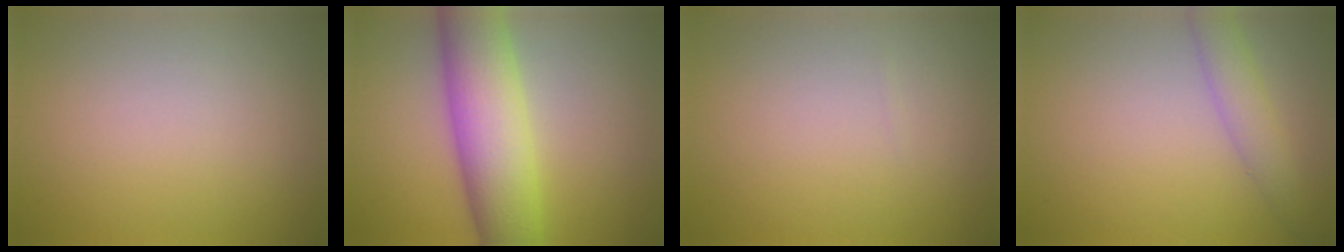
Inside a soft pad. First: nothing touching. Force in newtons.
{"total": 9.3, "press": 9.3, "slide": 0.4}
{"total": 0.0}
{"total": 2.2, "press": 2.2, "slide": 0.1}